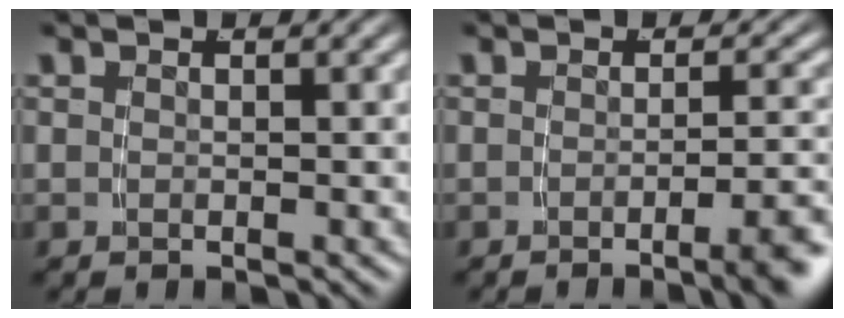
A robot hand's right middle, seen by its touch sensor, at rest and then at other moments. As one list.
[{"total": 3.7, "force": [-2.3, 0.0, 2.9], "torque": [-0.030, 0.005, -0.041]}]